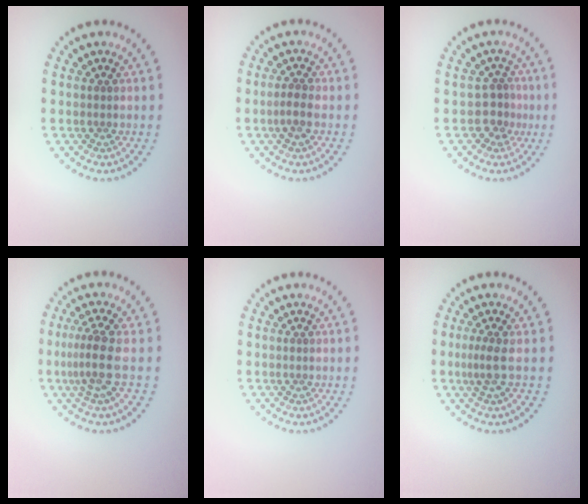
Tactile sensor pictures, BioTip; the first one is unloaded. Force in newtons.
{"total": 1.1, "press": 0.9, "slide": 0.5}
{"total": 2.1, "press": 1.7, "slide": 1.2}
{"total": 2.8, "press": 2.0, "slide": 1.9}
{"total": 0.0}
{"total": 1.8, "press": 1.3, "slide": 1.1}